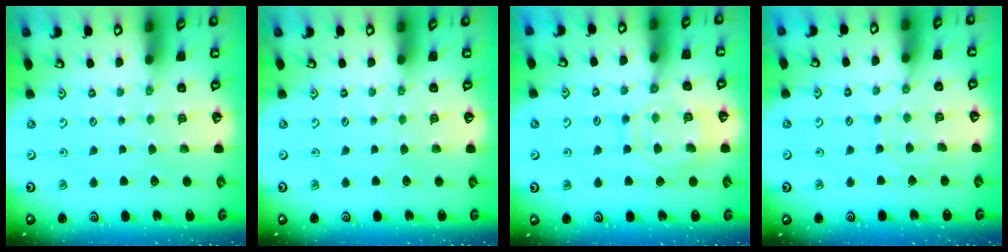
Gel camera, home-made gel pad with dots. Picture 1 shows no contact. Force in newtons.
{"total": 0.0}
{"total": 10.9, "press": 10.9, "slide": 1.0}
{"total": 2.9, "press": 2.9, "slide": 0.3}